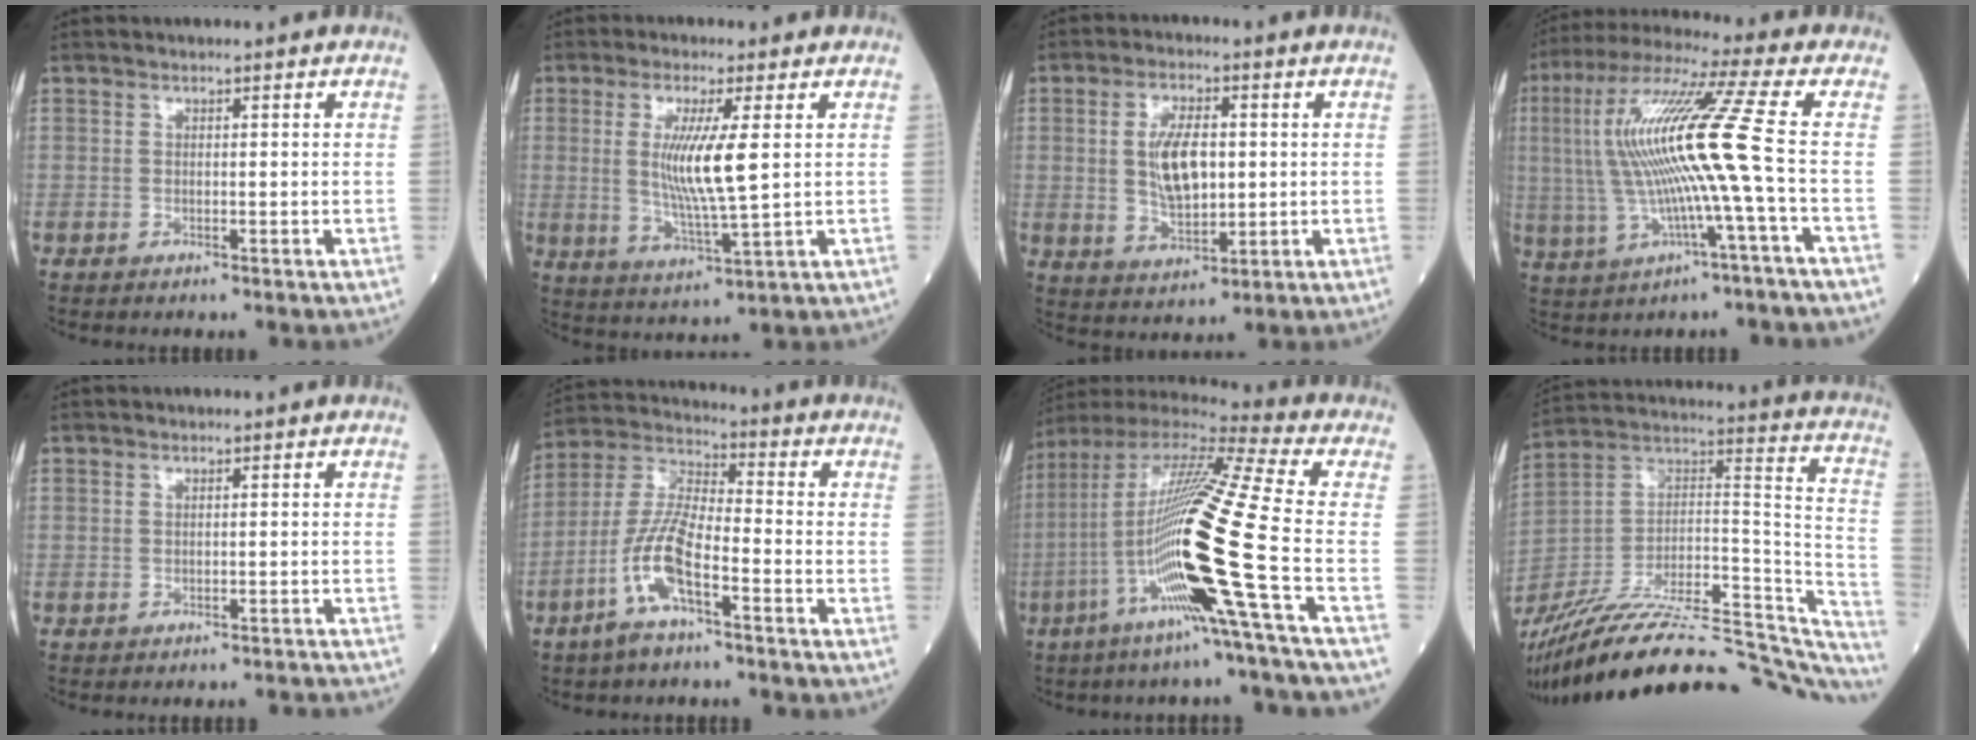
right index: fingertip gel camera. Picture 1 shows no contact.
{"total": 8.9, "force": [1.5, 0.2, 8.8], "torque": [-0.180, -0.017, 0.031]}
{"total": 8.1, "force": [0.9, 3.4, 7.3], "torque": [-0.147, 0.005, 0.022]}
{"total": 15.5, "force": [0.0, -1.1, 15.4], "torque": [-0.317, 0.018, -0.005]}
{"total": 1.8, "force": [-1.7, 0.6, 0.4], "torque": [0.003, 0.000, -0.017]}
{"total": 10.1, "force": [-4.7, 2.3, 8.7], "torque": [-0.195, 0.002, -0.093]}
{"total": 22.5, "force": [-6.2, -1.7, 21.6], "torque": [-0.428, -0.026, -0.133]}
{"total": 35.1, "force": [-29.0, 7.8, 18.1], "torque": [-0.256, -0.007, -0.421]}